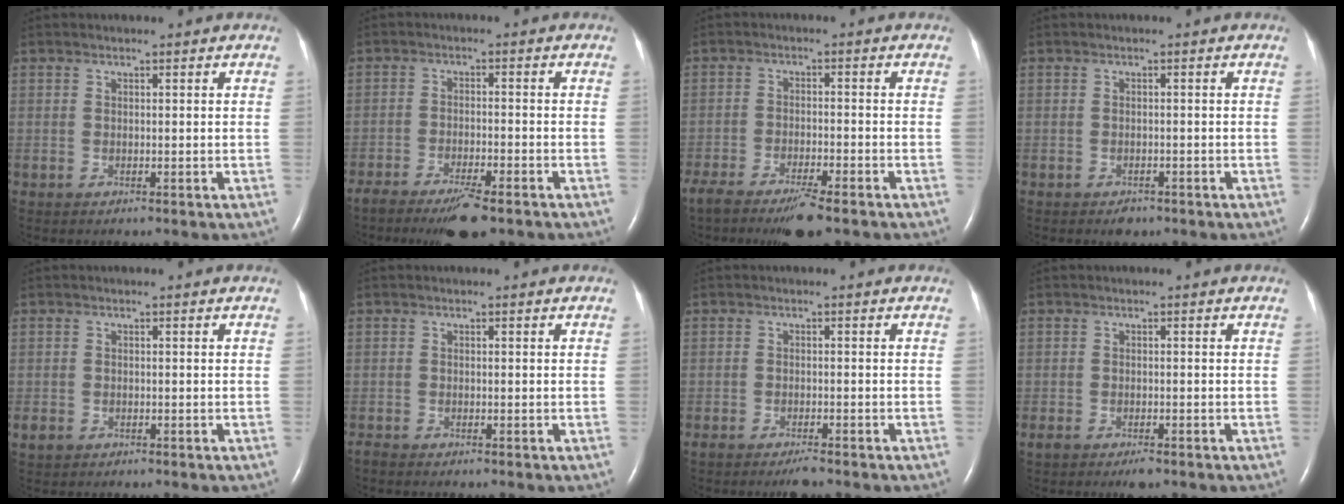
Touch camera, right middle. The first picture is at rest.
{"total": 7.9, "force": [-5.8, 1.2, 5.1], "torque": [-0.082, -0.017, -0.088]}
{"total": 9.3, "force": [-7.1, 1.2, 5.9], "torque": [-0.097, -0.021, -0.114]}
{"total": 1.7, "force": [-1.3, 0.9, 0.7], "torque": [-0.015, 0.000, -0.013]}
{"total": 1.5, "force": [-0.9, 1.1, 0.6], "torque": [-0.016, 0.001, -0.010]}
{"total": 0.7, "force": [-0.7, 0.1, 0.2], "torque": [-0.010, -0.002, -0.015]}
{"total": 2.7, "force": [-2.2, 0.4, 1.5], "torque": [-0.027, -0.006, -0.033]}
{"total": 3.1, "force": [-2.2, 1.0, 1.9], "torque": [-0.036, -0.007, -0.031]}